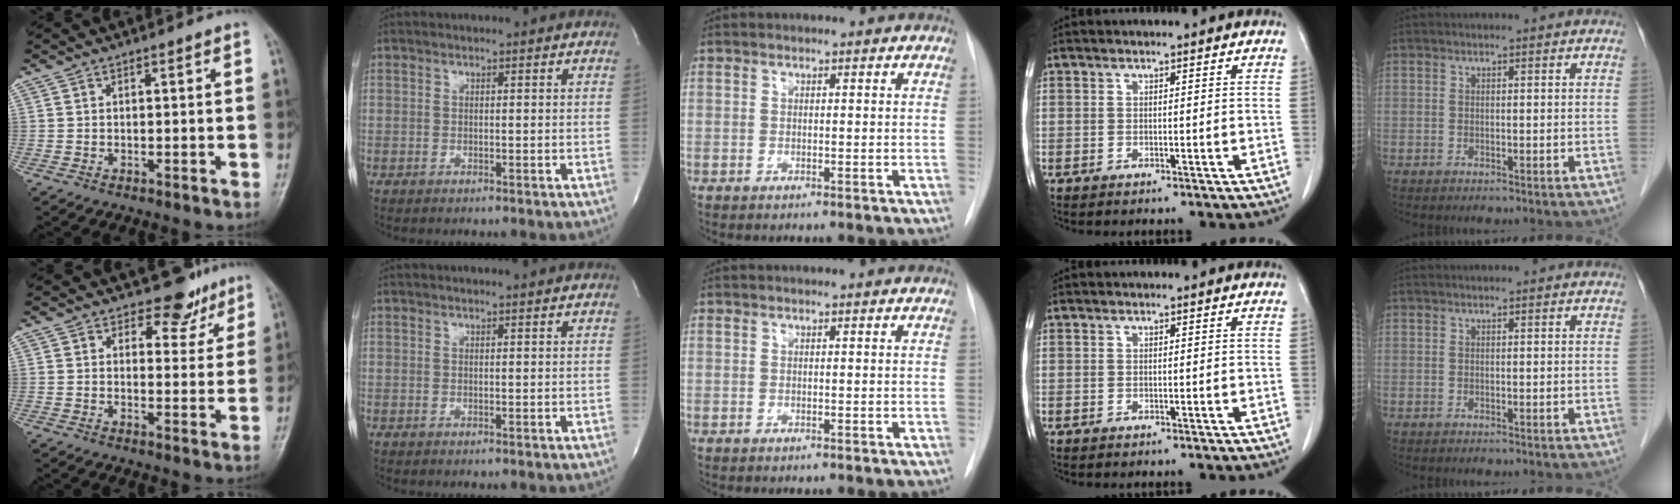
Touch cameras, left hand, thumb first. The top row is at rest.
{"thumb": {"total": 5.7, "force": [4.5, 3.3, 1.2], "torque": [0.017, -0.032, 0.053]}, "index": {"total": 0.9, "force": [0.9, -0.2, 0.1], "torque": [-0.010, -0.005, 0.010]}}